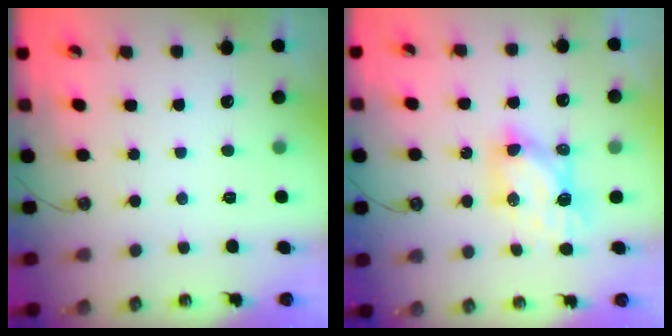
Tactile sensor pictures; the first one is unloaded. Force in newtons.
{"total": 7.1, "press": 7.1, "slide": 0.2}